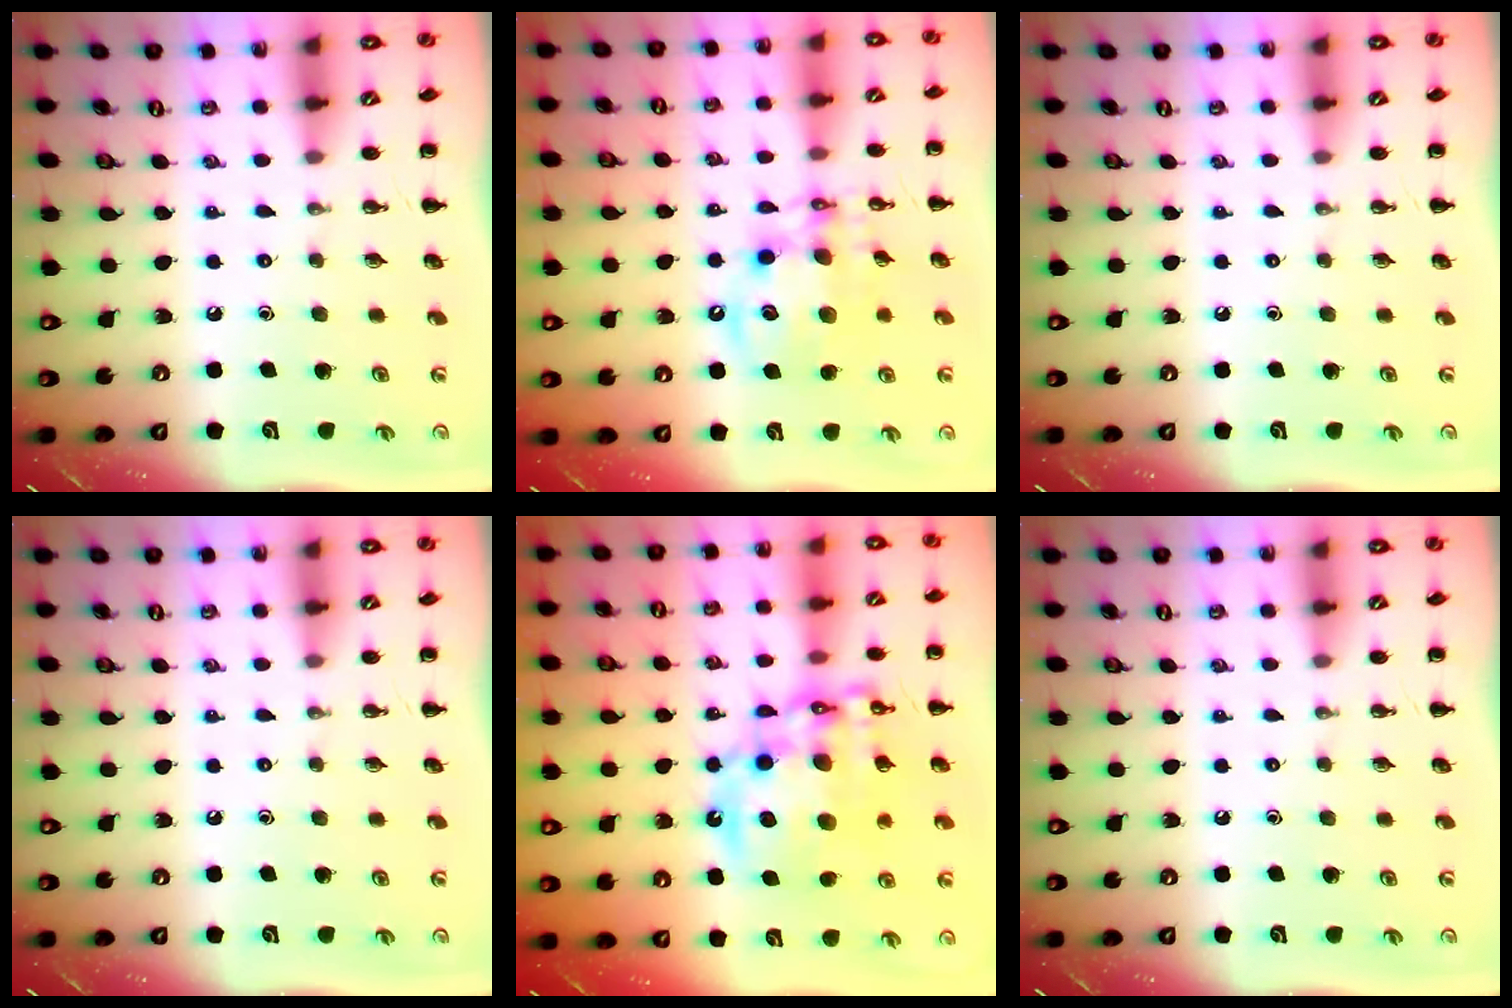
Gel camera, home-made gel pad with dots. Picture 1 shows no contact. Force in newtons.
{"total": 12.4, "press": 12.0, "slide": 3.0}
{"total": 0.0}
{"total": 0.0}
{"total": 20.4, "press": 19.9, "slide": 4.7}
{"total": 0.0}